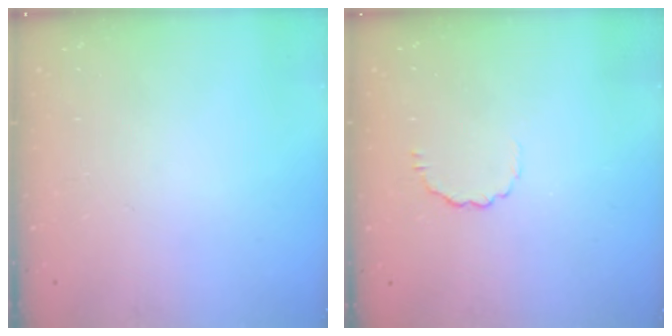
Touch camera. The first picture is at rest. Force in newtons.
{"total": 3.6, "press": 3.4, "slide": 1.1}